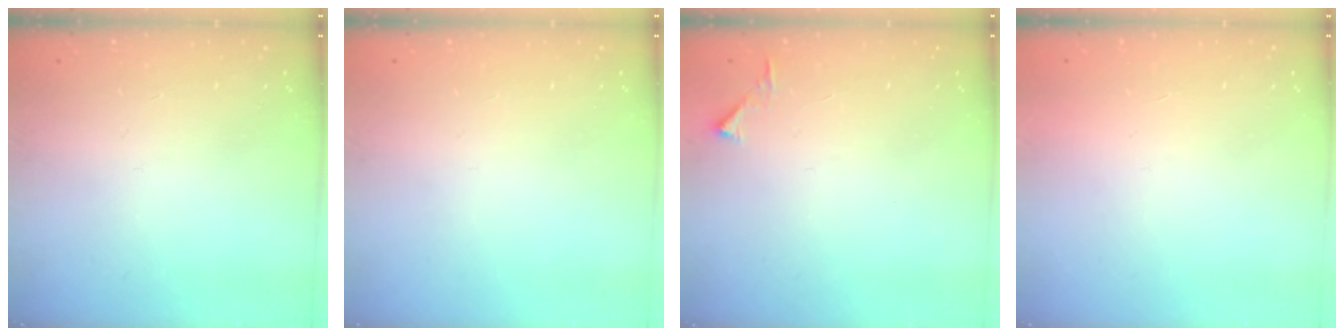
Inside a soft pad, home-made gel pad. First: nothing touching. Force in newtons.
{"total": 0.0}
{"total": 2.8, "press": 2.8, "slide": 0.3}
{"total": 1.5, "press": 1.5, "slide": 0.1}